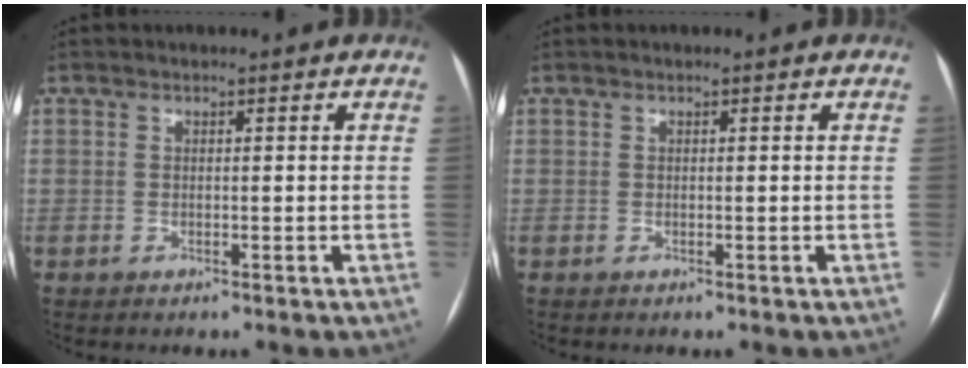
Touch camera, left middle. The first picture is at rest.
{"total": 0.0}